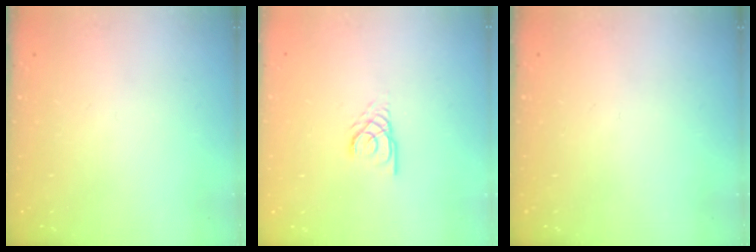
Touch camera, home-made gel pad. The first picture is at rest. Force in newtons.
{"total": 2.9, "press": 2.9, "slide": 0.2}
{"total": 0.0}